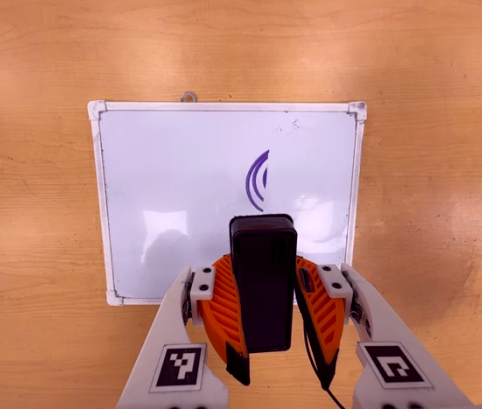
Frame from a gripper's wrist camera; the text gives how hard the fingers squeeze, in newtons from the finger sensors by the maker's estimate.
{"total": 6.5, "left": 6.2, "right": 6.8}